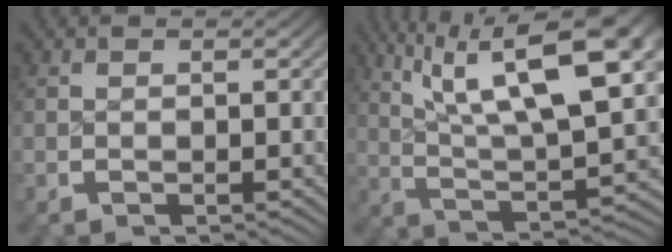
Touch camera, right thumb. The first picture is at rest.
{"total": 12.5, "force": [3.8, 5.4, 10.6], "torque": [-0.168, -0.008, 0.065]}